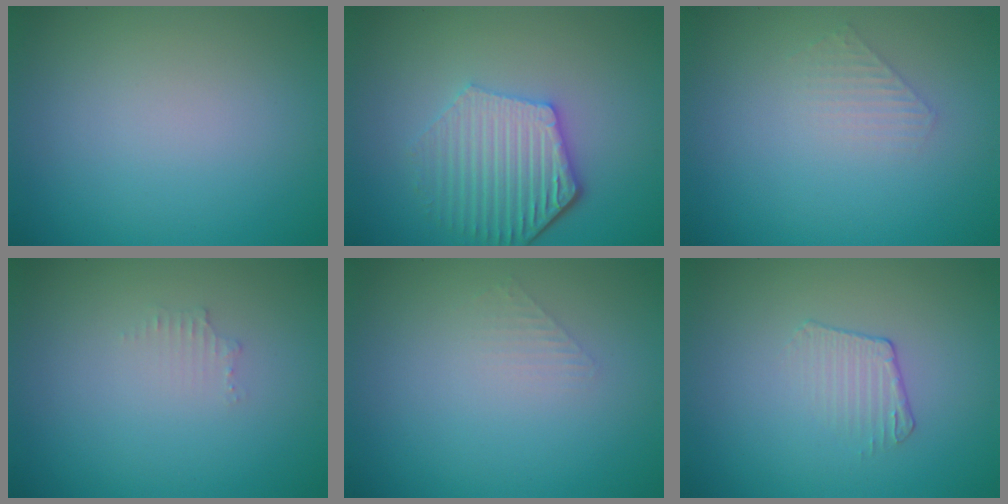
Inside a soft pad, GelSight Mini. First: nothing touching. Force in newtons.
{"total": 5.4, "press": 4.2, "slide": 3.4}
{"total": 1.3, "press": 1.3, "slide": 0.2}
{"total": 0.9, "press": 0.8, "slide": 0.1}
{"total": 1.0, "press": 1.0, "slide": 0.1}
{"total": 1.5, "press": 0.7, "slide": 1.4}